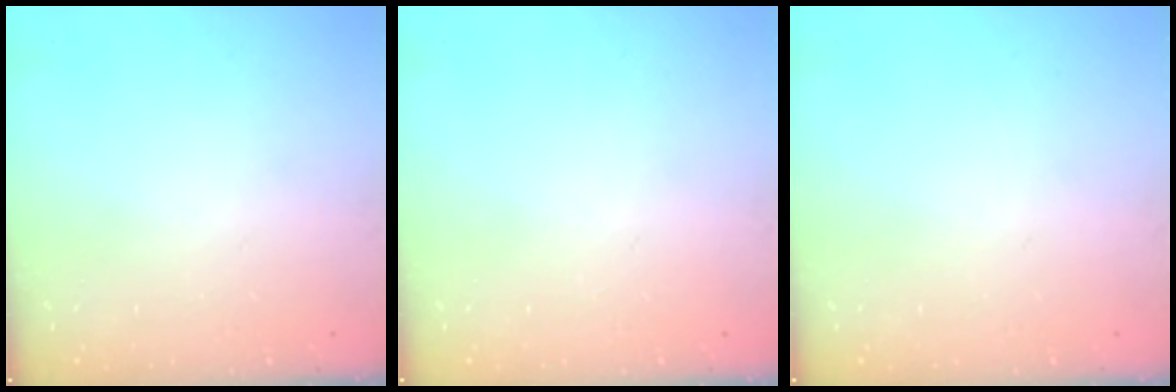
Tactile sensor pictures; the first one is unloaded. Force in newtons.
{"total": 0.0}
{"total": 0.0}